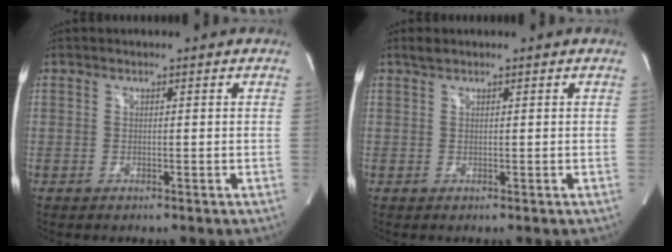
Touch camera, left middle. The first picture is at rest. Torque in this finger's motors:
{"motor_torque": [0.18, -0.04, -0.13, 0.00]}